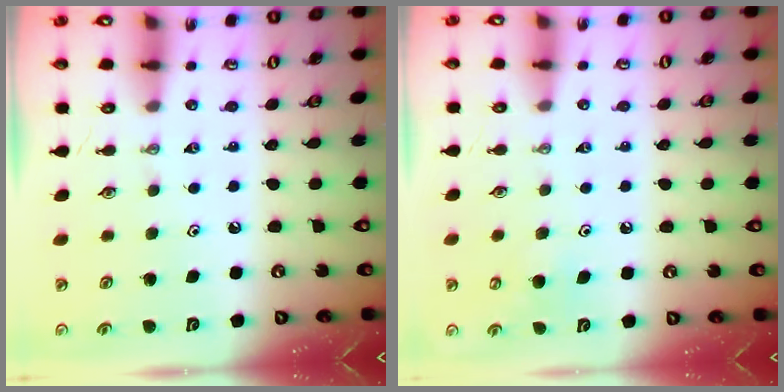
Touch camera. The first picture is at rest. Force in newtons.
{"total": 6.4, "press": 6.4, "slide": 0.7}